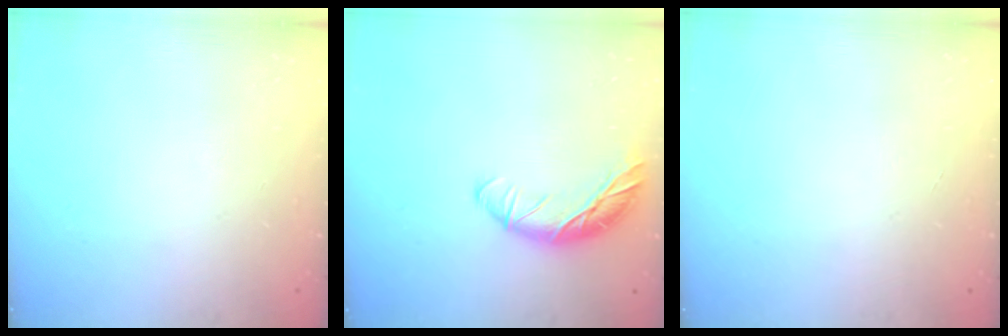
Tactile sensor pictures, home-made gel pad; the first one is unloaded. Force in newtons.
{"total": 12.2, "press": 12.1, "slide": 1.9}
{"total": 0.0}